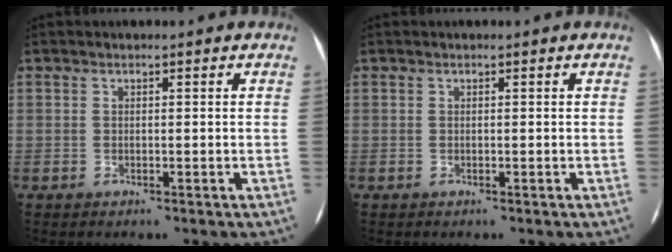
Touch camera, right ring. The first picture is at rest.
{"total": 0.0}